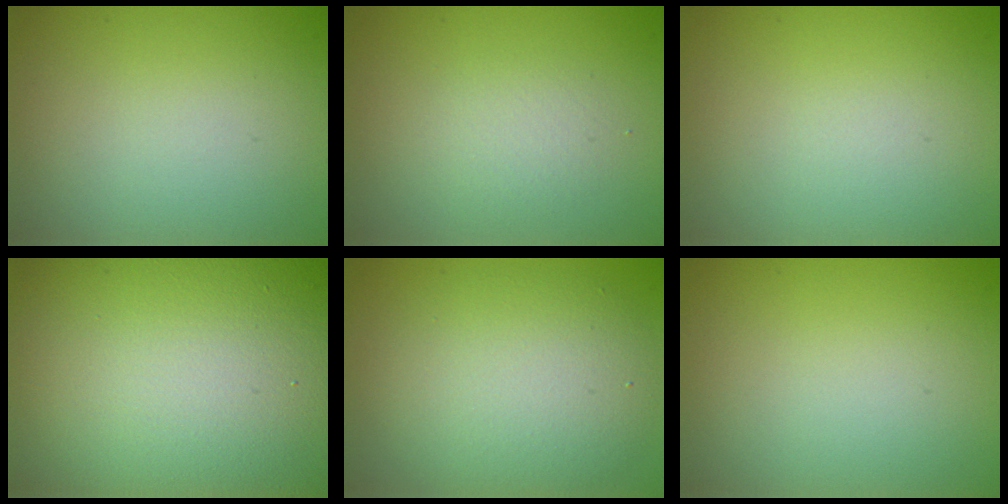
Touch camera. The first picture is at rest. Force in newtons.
{"total": 1.7, "press": 1.7, "slide": 0.2}
{"total": 0.0}
{"total": 20.6, "press": 20.6, "slide": 1.0}
{"total": 5.8, "press": 5.8, "slide": 0.2}
{"total": 0.0}